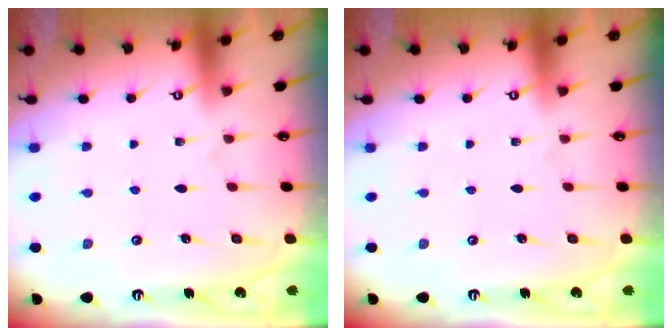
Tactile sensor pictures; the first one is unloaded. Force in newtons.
{"total": 0.0}